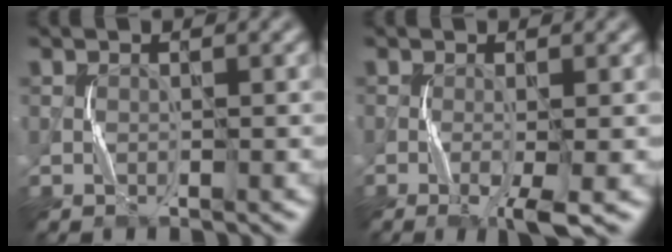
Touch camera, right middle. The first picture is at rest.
{"total": 2.8, "force": [-1.3, 0.1, 2.5], "torque": [-0.049, -0.003, -0.026]}